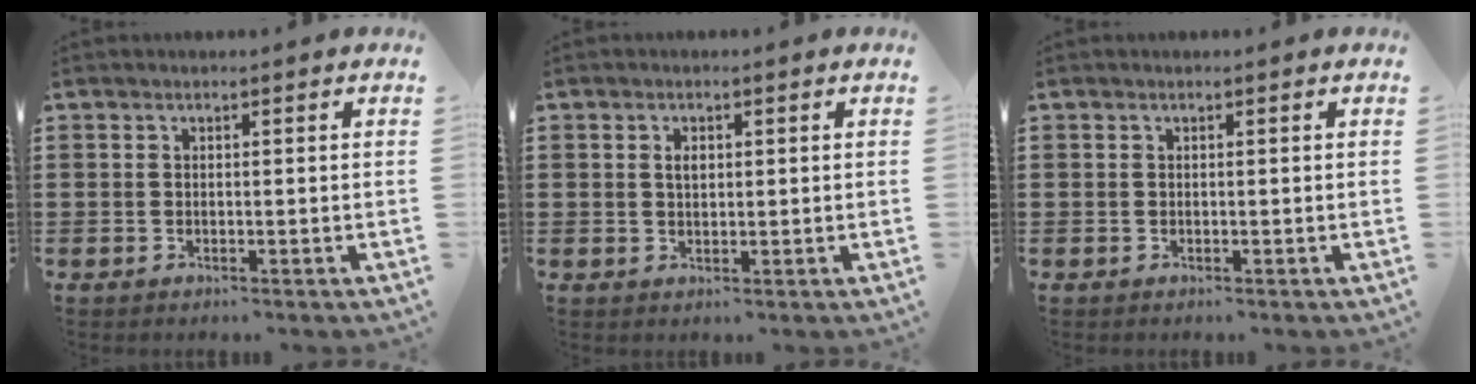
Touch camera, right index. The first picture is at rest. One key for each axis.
{"total": 1.6, "fx": 0.3, "fy": 0.9, "fz": 1.3, "tx": -0.027, "ty": 0.007, "tz": 0.004}
{"total": 0.0}